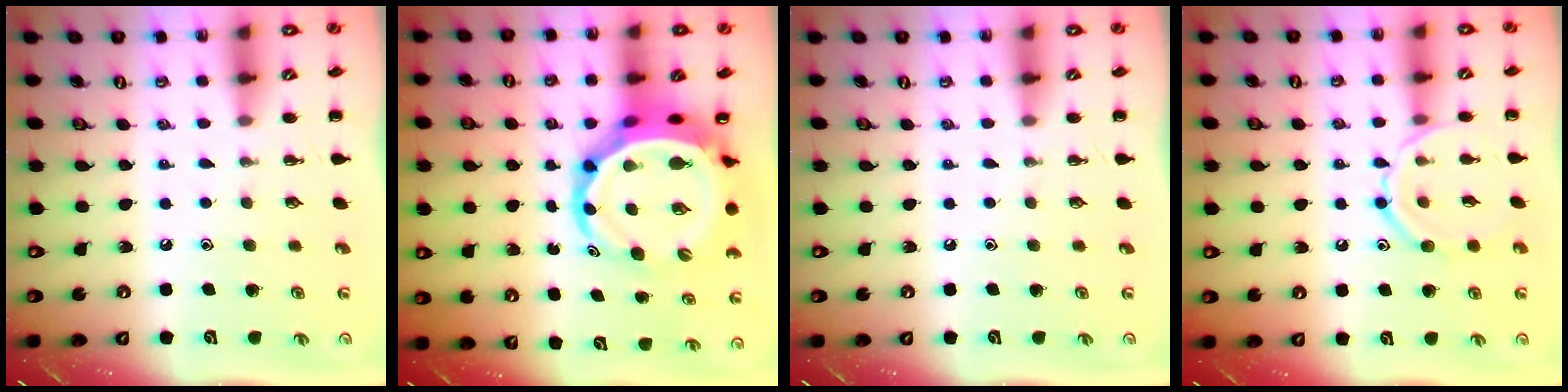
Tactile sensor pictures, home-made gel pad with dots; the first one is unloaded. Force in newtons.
{"total": 9.5, "press": 9.1, "slide": 2.7}
{"total": 0.0}
{"total": 11.0, "press": 11.0, "slide": 0.5}